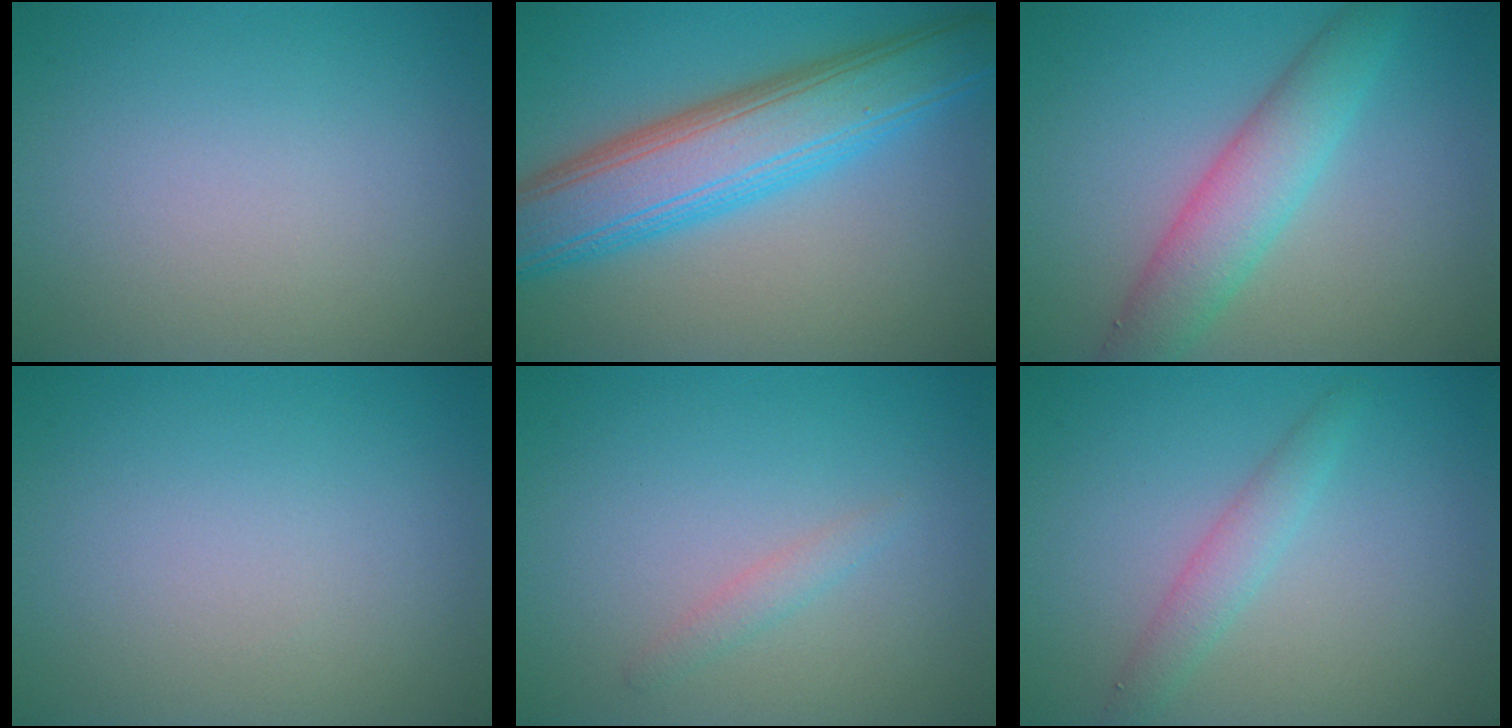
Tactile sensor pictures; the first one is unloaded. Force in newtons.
{"total": 8.9, "press": 8.9, "slide": 0.0}
{"total": 4.8, "press": 4.8, "slide": 0.1}
{"total": 0.0}
{"total": 1.1, "press": 1.1, "slide": 0.2}
{"total": 2.5, "press": 2.5, "slide": 0.1}